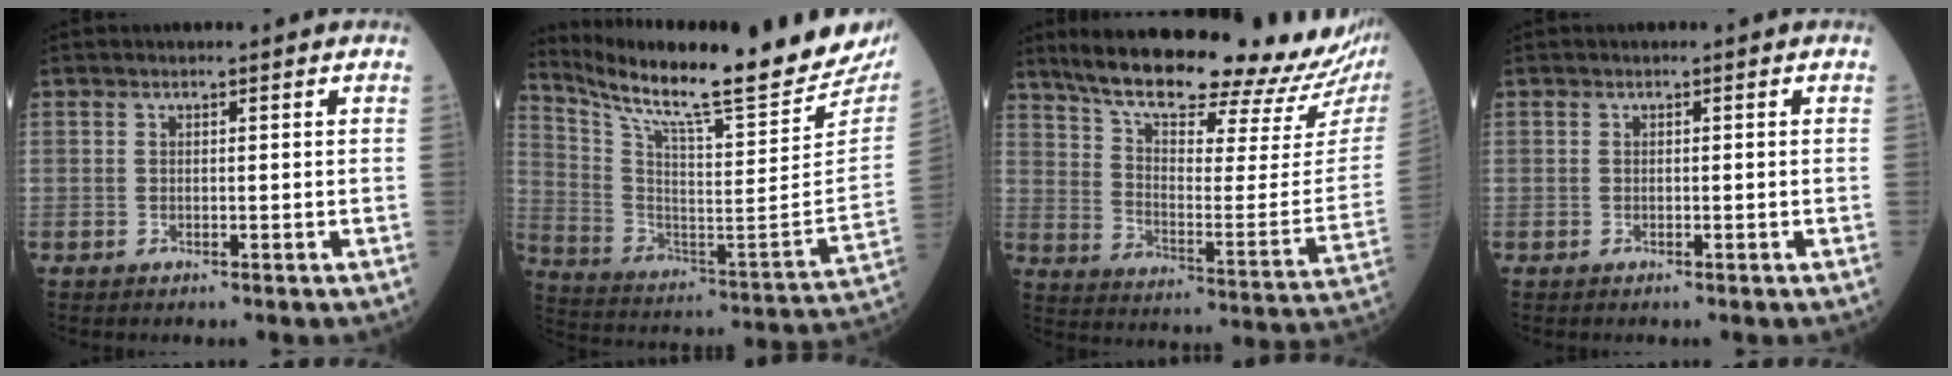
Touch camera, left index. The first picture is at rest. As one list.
[{"total": 27.6, "force": [24.2, 1.5, 13.3], "torque": [-0.236, -0.097, 0.346]}, {"total": 27.5, "force": [23.5, 3.7, 13.8], "torque": [-0.215, -0.060, 0.314]}, {"total": 0.0}]